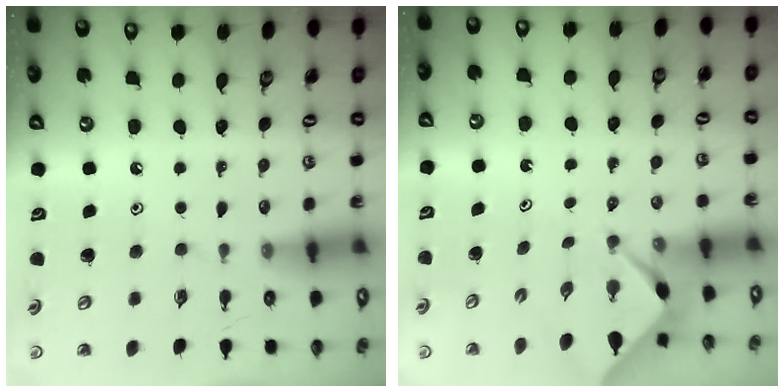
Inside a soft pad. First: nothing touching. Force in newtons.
{"total": 2.4, "press": 2.4, "slide": 0.1}